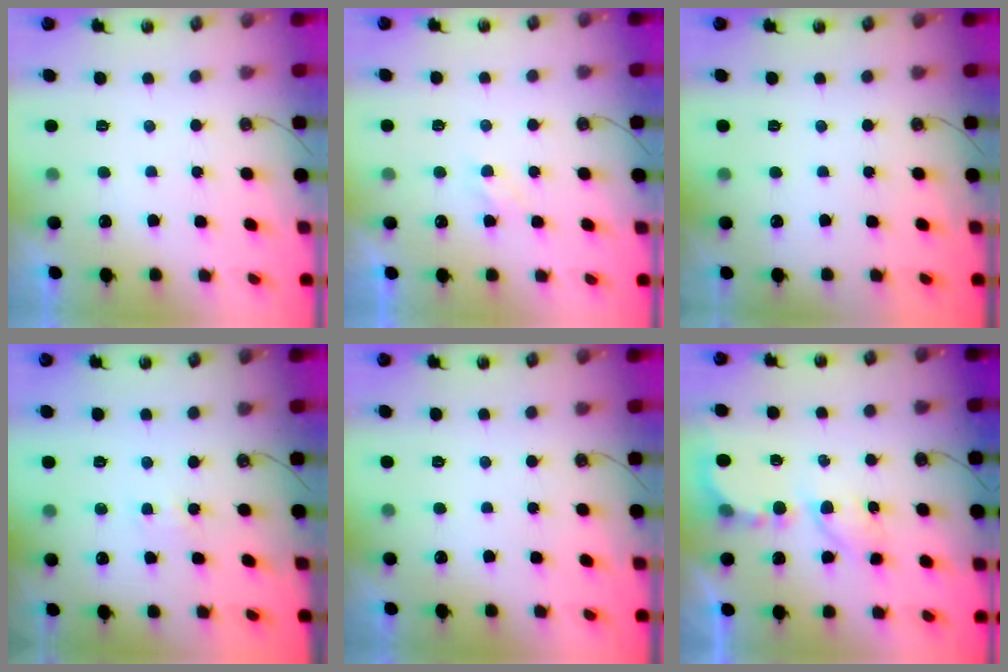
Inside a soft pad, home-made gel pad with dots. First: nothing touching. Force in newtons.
{"total": 2.9, "press": 2.9, "slide": 0.4}
{"total": 0.0}
{"total": 2.8, "press": 2.7, "slide": 0.4}
{"total": 0.0}
{"total": 6.2, "press": 6.2, "slide": 0.7}